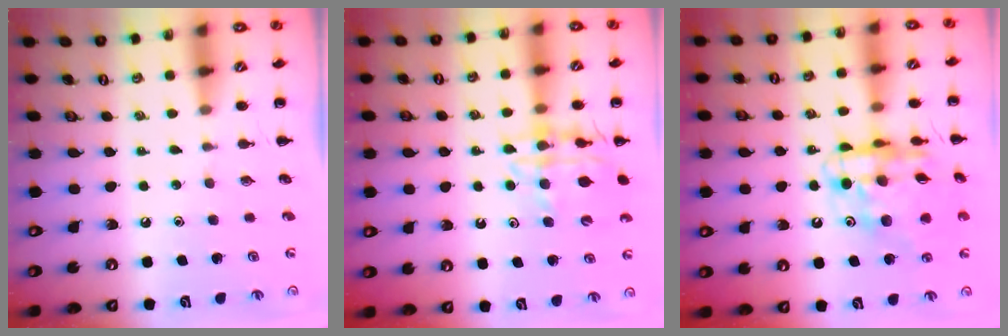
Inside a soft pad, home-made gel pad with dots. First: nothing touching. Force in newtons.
{"total": 13.5, "press": 13.2, "slide": 2.7}
{"total": 16.7, "press": 16.1, "slide": 4.4}